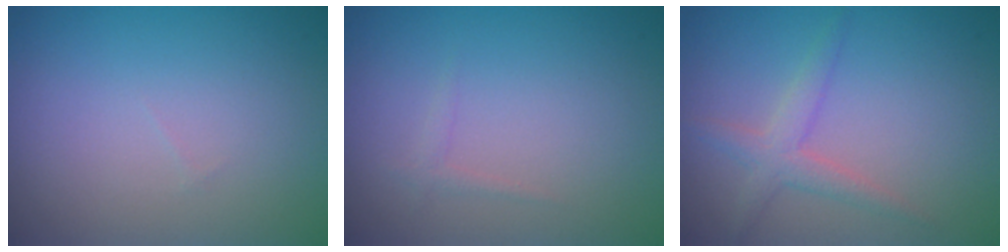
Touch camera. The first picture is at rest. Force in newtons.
{"total": 0.7, "press": 0.7, "slide": 0.0}
{"total": 2.2, "press": 2.2, "slide": 0.1}